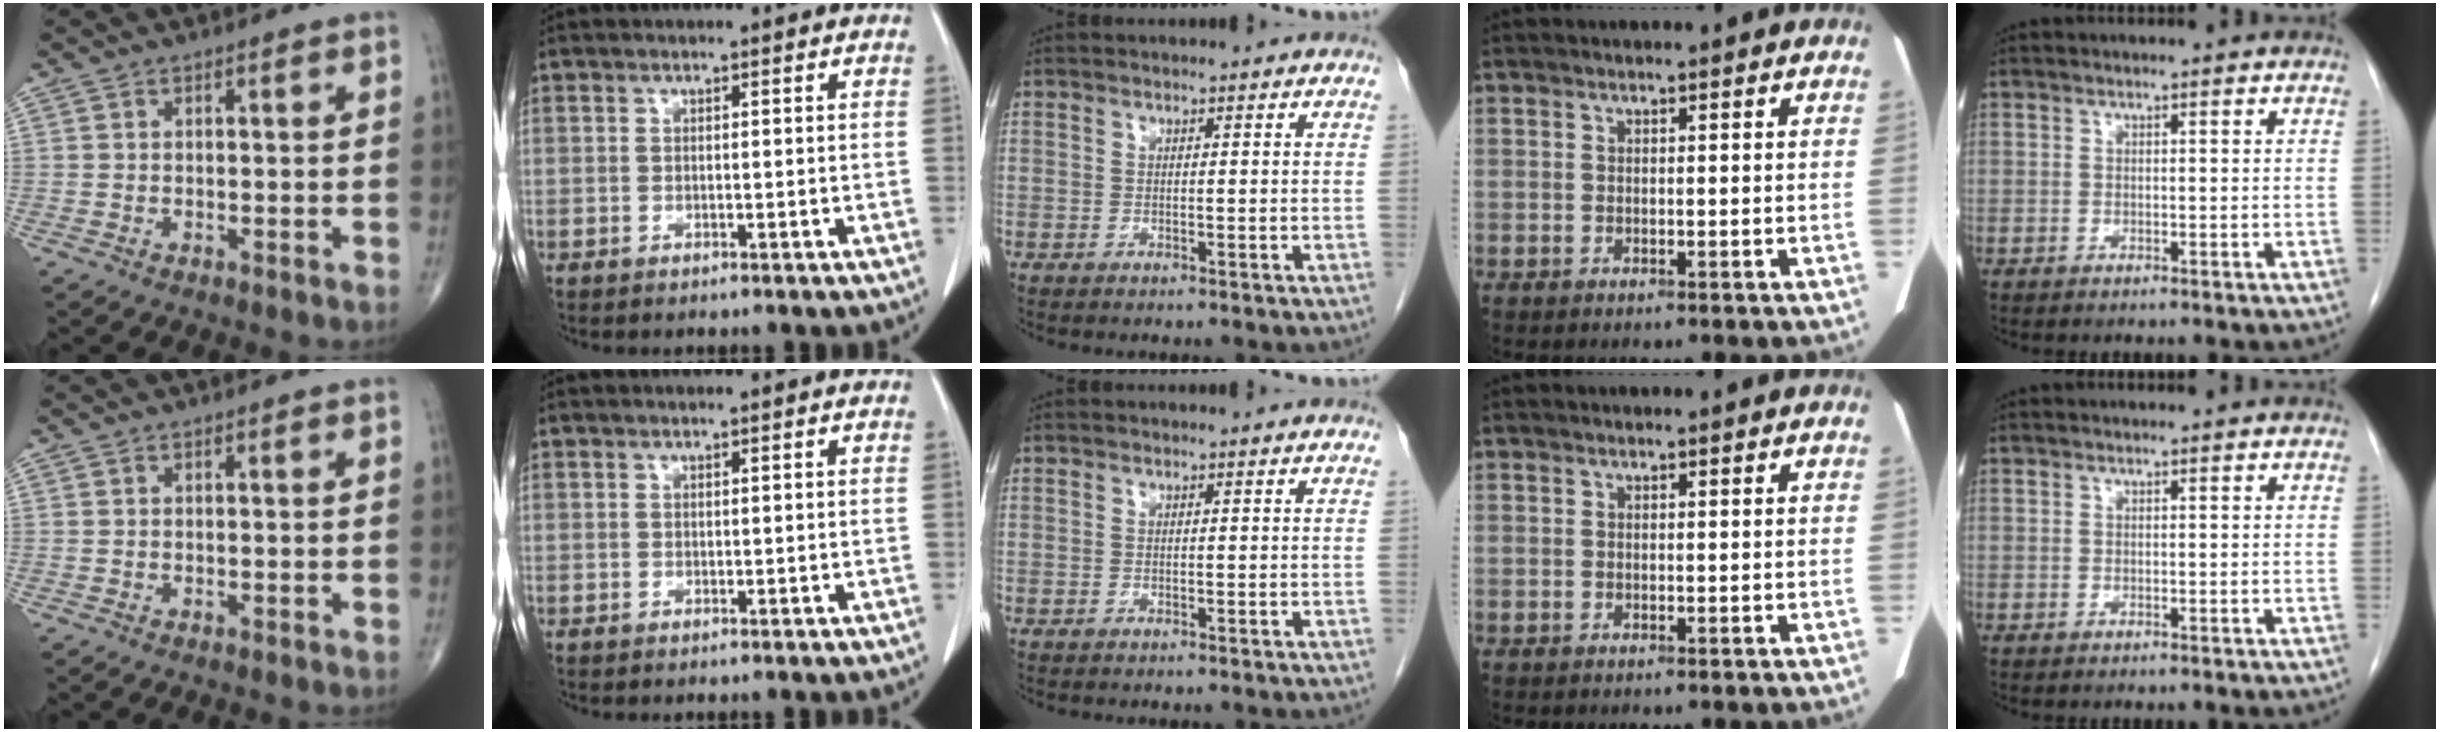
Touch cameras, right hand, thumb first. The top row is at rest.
{}